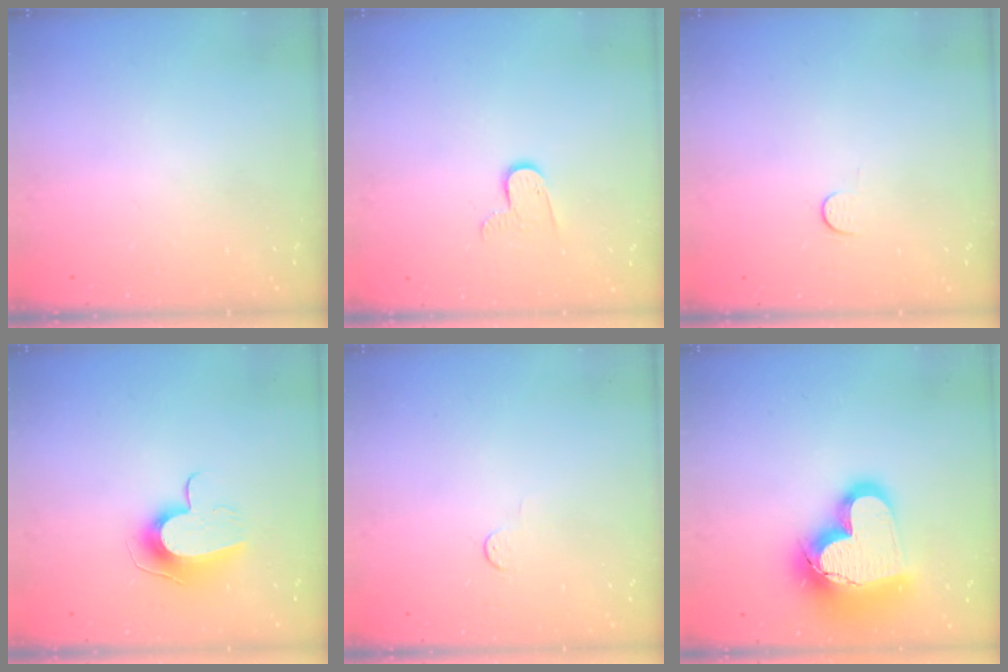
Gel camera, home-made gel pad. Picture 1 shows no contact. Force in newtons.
{"total": 7.6, "press": 7.6, "slide": 0.7}
{"total": 2.8, "press": 2.8, "slide": 0.4}
{"total": 11.2, "press": 11.1, "slide": 0.5}
{"total": 2.8, "press": 2.8, "slide": 0.4}
{"total": 21.8, "press": 21.7, "slide": 1.8}